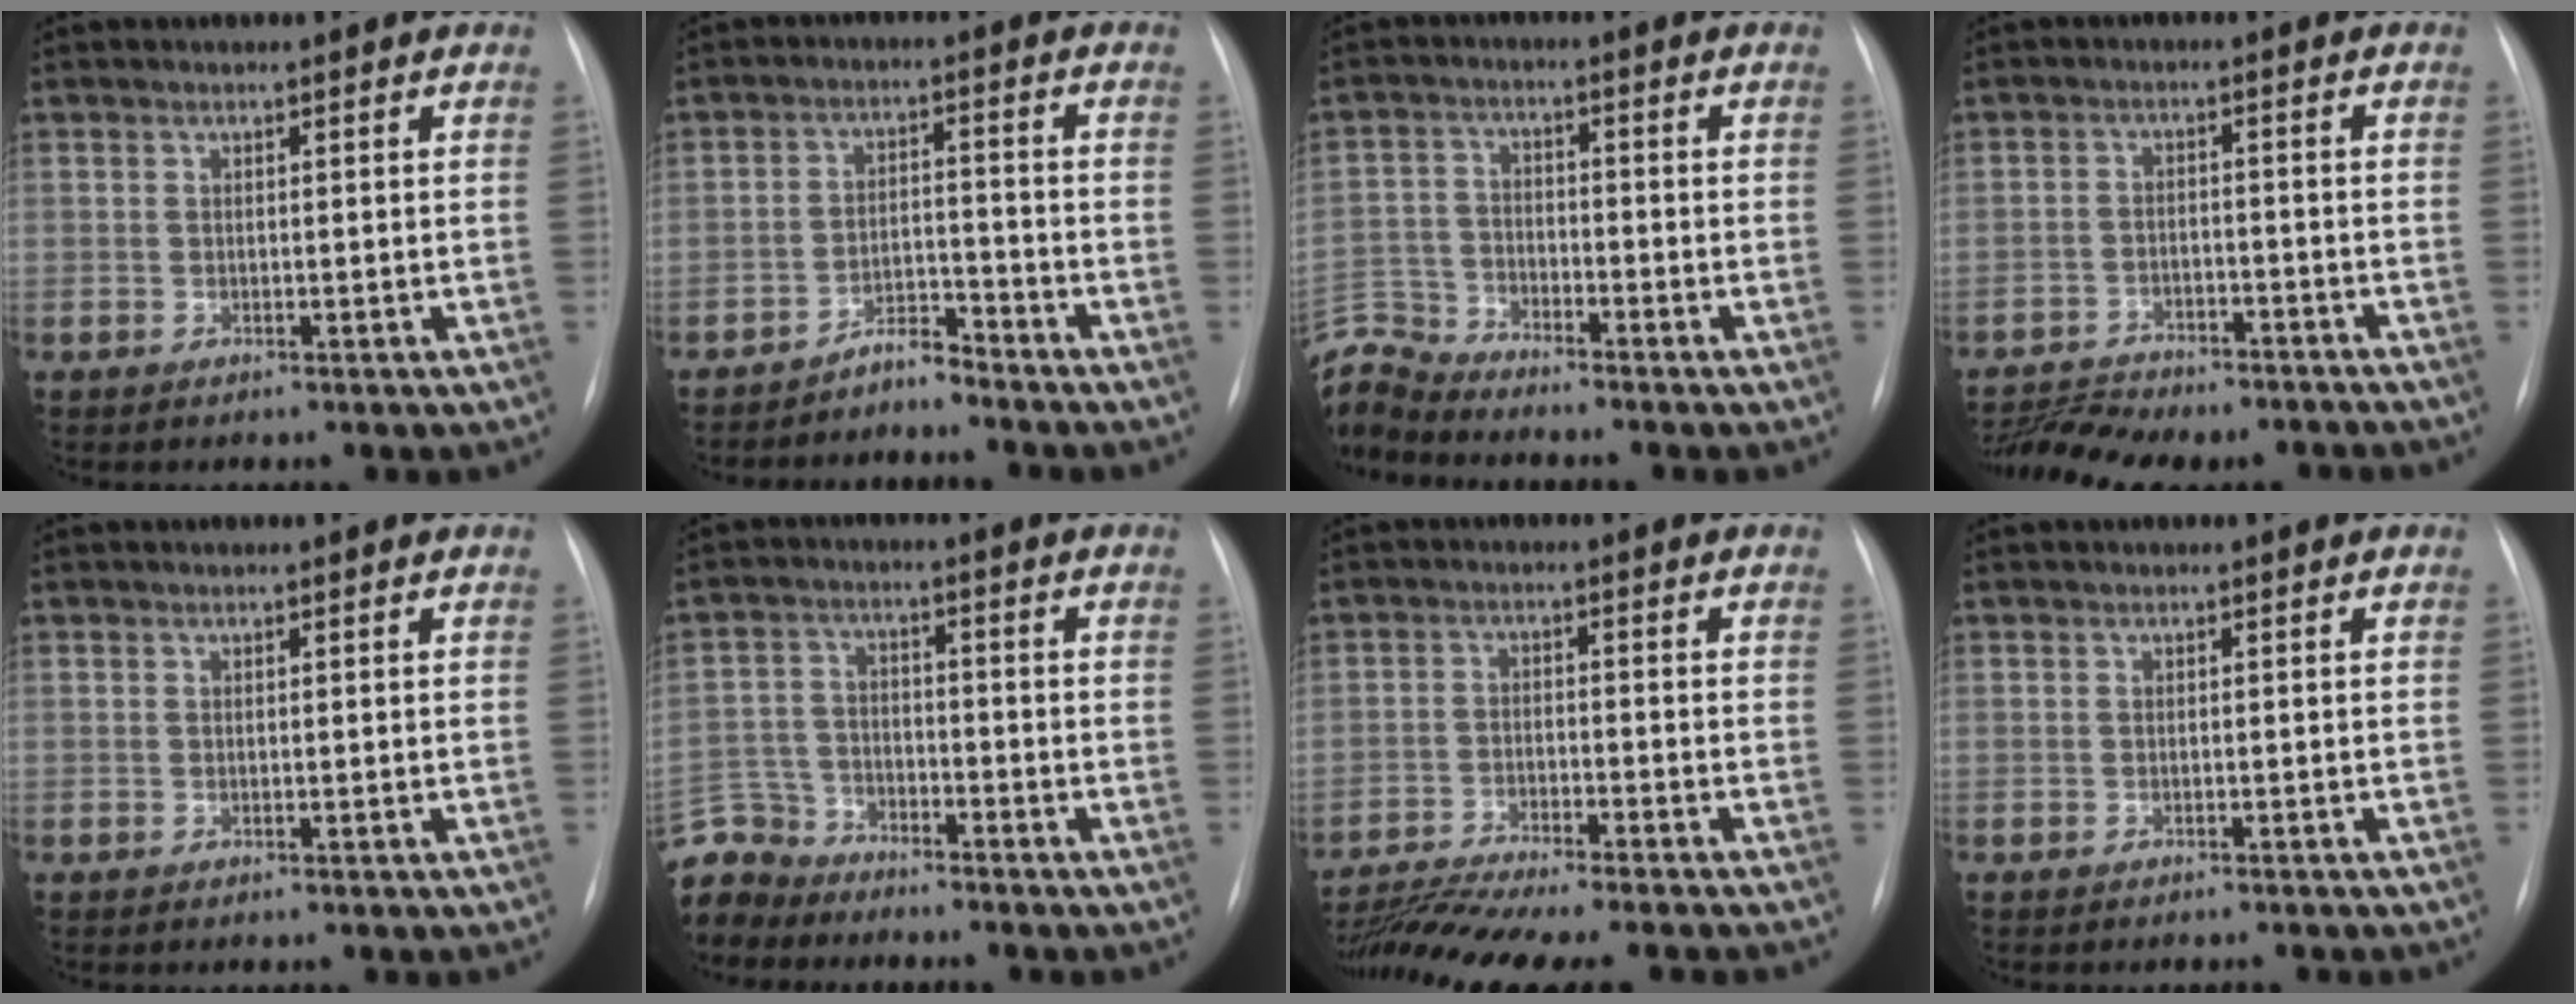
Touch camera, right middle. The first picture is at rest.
{"total": 3.6, "force": [-3.5, 0.4, 0.6], "torque": [-0.007, -0.010, -0.062]}
{"total": 7.5, "force": [-7.5, -0.3, -0.3], "torque": [-0.004, 0.008, -0.149]}
{"total": 10.8, "force": [-10.2, 2.3, 2.8], "torque": [-0.046, 0.014, -0.144]}
{"total": 0.0}
{"total": 9.0, "force": [-8.3, 3.5, 0.0], "torque": [-0.012, 0.010, -0.164]}
{"total": 14.0, "force": [-12.5, -0.2, 6.2], "torque": [-0.098, -0.018, -0.196]}
{"total": 2.9, "force": [-2.7, 0.3, 0.9], "torque": [-0.009, -0.004, -0.031]}